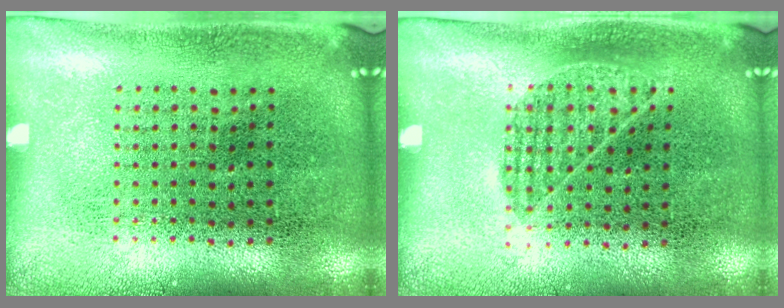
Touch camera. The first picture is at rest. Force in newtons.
{"total": 0.8, "press": 0.6, "slide": 0.5}